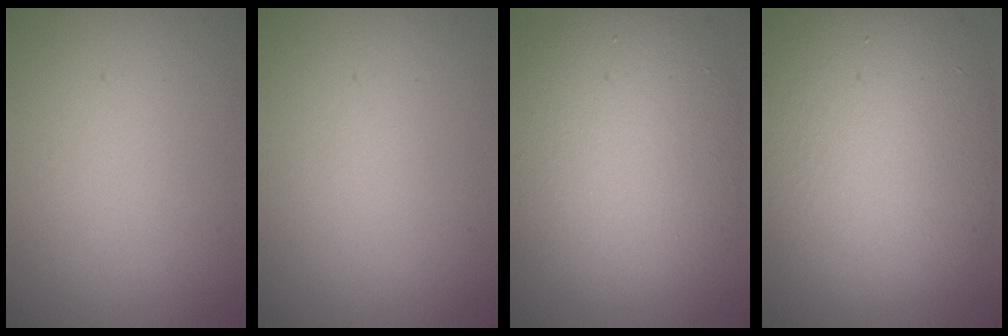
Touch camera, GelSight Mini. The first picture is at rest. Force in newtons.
{"total": 0.0}
{"total": 9.2, "press": 9.2, "slide": 0.7}
{"total": 11.6, "press": 11.6, "slide": 0.7}